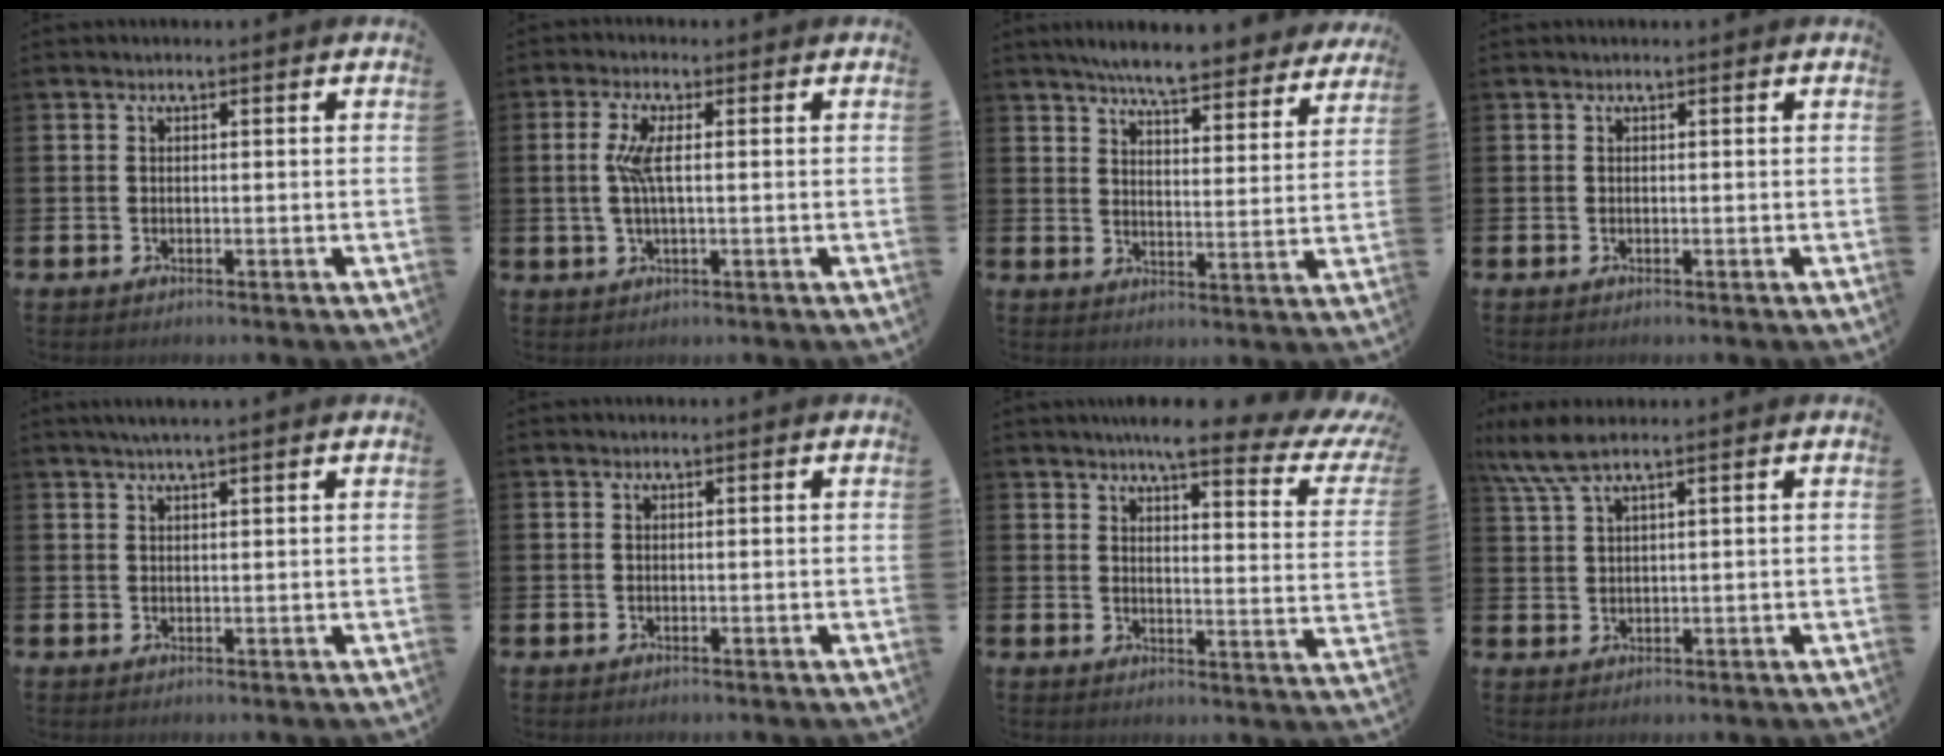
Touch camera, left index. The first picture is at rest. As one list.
[{"total": 3.7, "force": [0.5, 1.1, 3.5], "torque": [-0.081, 0.005, 0.006]}, {"total": 6.9, "force": [6.6, 0.3, 2.1], "torque": [-0.048, -0.043, 0.113]}, {"total": 0.0}, {"total": 2.0, "force": [1.7, 0.0, 1.1], "torque": [-0.017, 0.000, 0.031]}, {"total": 0.0}, {"total": 6.8, "force": [5.7, 1.1, 3.4], "torque": [-0.057, -0.046, 0.090]}, {"total": 5.2, "force": [3.7, 0.9, 3.7], "torque": [-0.083, 0.002, 0.068]}]